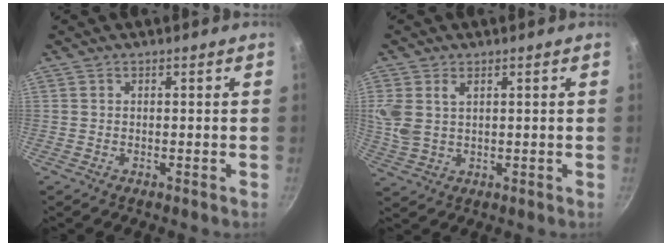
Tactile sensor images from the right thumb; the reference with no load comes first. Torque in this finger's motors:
{"motor_torque": [0.00, 0.31, 0.54, 0.48, 0.15]}